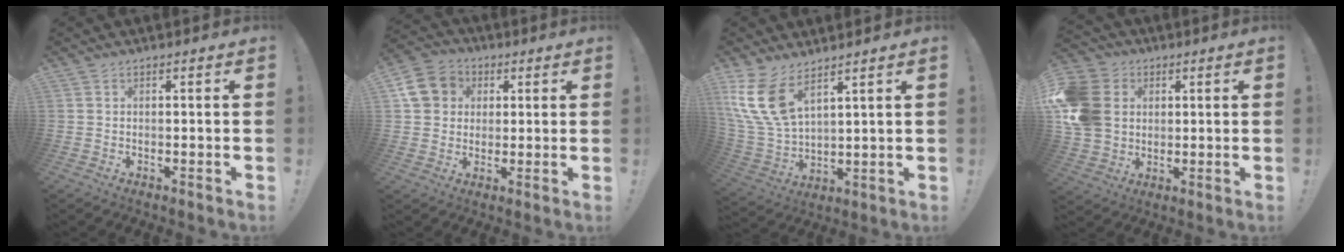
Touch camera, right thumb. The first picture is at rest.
{"total": 10.7, "force": [2.8, 9.6, 3.9], "torque": [-0.058, 0.001, 0.060]}
{"total": 13.2, "force": [8.0, 6.2, 8.4], "torque": [-0.184, -0.048, 0.152]}
{"total": 15.2, "force": [1.9, 13.0, 7.7], "torque": [-0.142, 0.006, 0.045]}